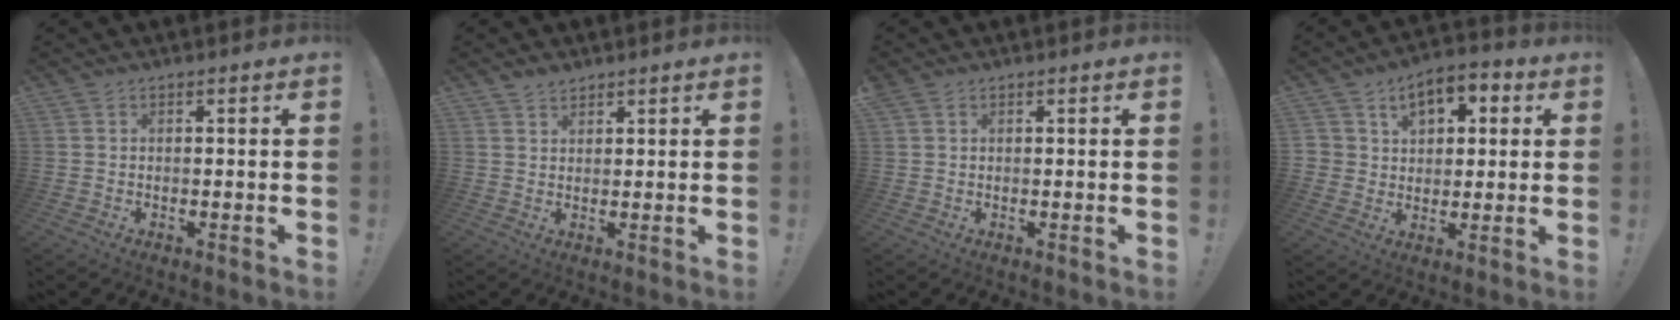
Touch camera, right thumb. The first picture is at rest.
{"total": 2.8, "force": [2.3, 1.4, 0.6], "torque": [-0.003, -0.016, 0.042]}
{"total": 1.0, "force": [0.7, 0.7, 0.2], "torque": [-0.013, 0.004, 0.015]}
{"total": 9.4, "force": [4.1, 7.3, 4.4], "torque": [-0.071, -0.014, 0.081]}